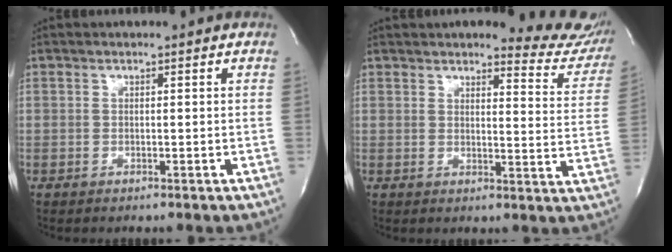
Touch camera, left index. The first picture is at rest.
{"total": 11.8, "force": [11.1, 2.3, 3.2], "torque": [-0.011, -0.053, 0.101]}